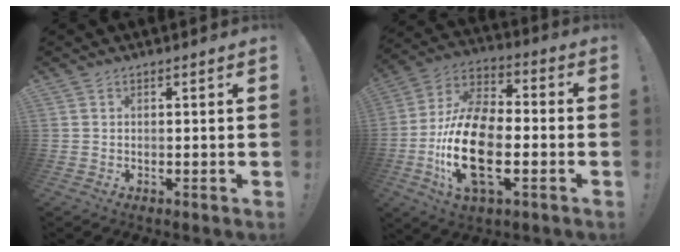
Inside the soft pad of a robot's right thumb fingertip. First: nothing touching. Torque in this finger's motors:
{"motor_torque": [2.35, 2.71, 0.63, 0.12, 0.40]}